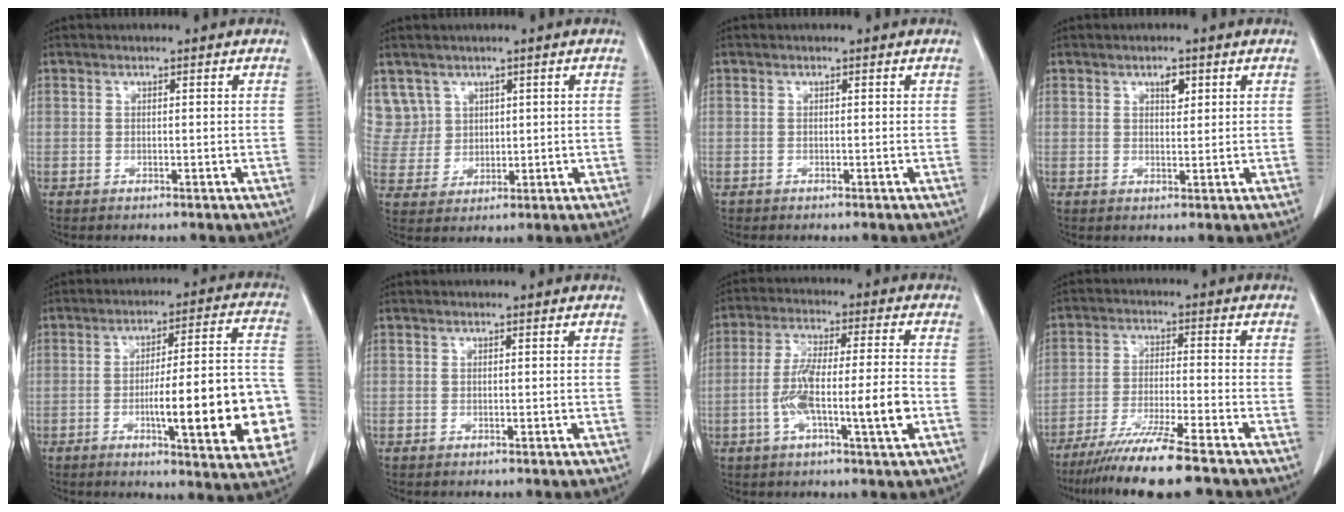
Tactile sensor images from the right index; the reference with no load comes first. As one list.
[{"total": 6.5, "force": [3.5, 5.5, -0.3], "torque": [0.009, 0.012, 0.082]}, {"total": 0.0}, {"total": 2.1, "force": [1.1, 0.9, 1.5], "torque": [-0.024, -0.002, 0.018]}, {"total": 19.2, "force": [-4.8, 3.0, 18.3], "torque": [-0.188, 0.024, -0.055]}, {"total": 0.0}, {"total": 11.1, "force": [-2.9, 0.8, 10.7], "torque": [-0.196, 0.004, -0.053]}, {"total": 11.5, "force": [-9.1, -0.6, 7.0], "torque": [-0.115, -0.036, -0.153]}]